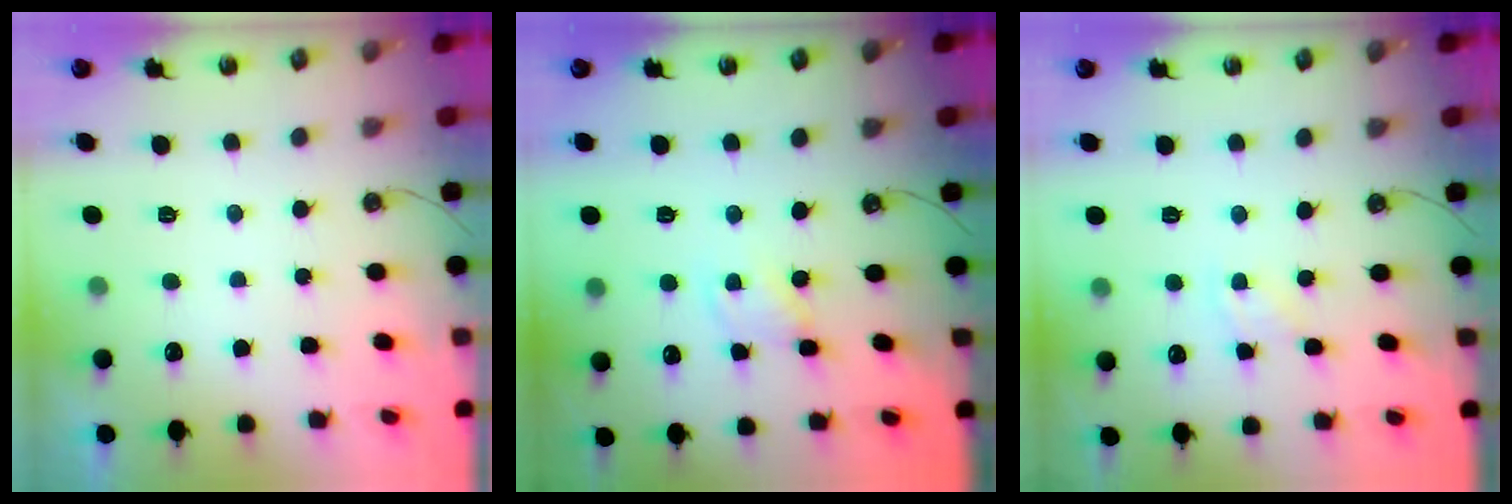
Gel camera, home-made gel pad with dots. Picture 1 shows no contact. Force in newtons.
{"total": 1.2, "press": 1.1, "slide": 0.2}
{"total": 2.0, "press": 2.0, "slide": 0.3}